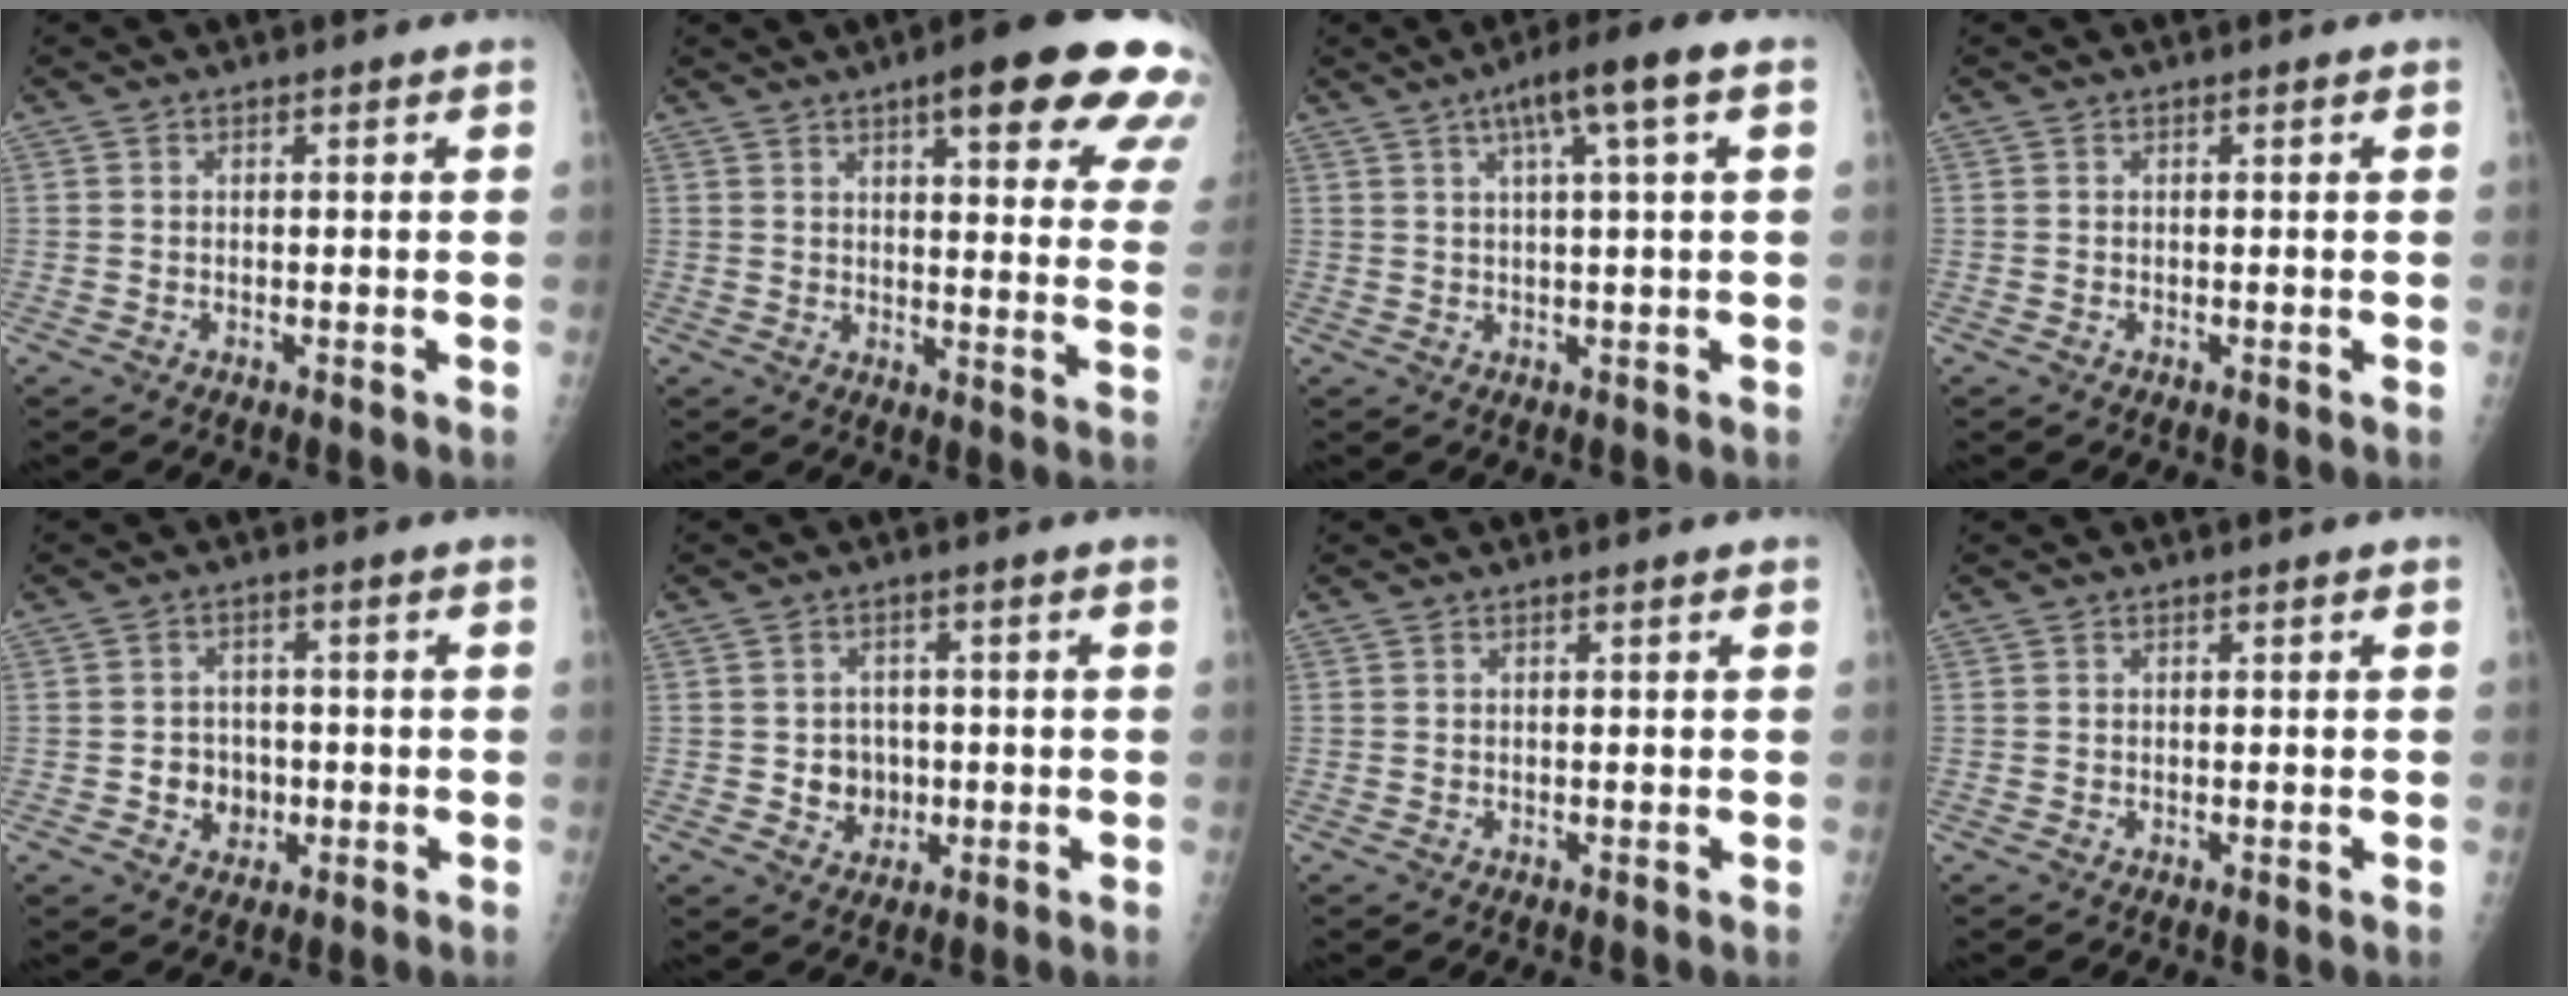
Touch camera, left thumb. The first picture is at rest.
{"total": 21.0, "force": [12.5, 4.7, 16.3], "torque": [-0.181, -0.035, 0.142]}
{"total": 7.9, "force": [3.2, 0.3, 7.2], "torque": [-0.127, 0.016, 0.053]}
{"total": 0.0}
{"total": 5.0, "force": [-1.2, 4.4, 2.1], "torque": [-0.003, 0.011, -0.017]}
{"total": 4.8, "force": [-0.6, 4.4, 1.9], "torque": [0.002, 0.009, -0.005]}
{"total": 0.0}
{"total": 0.0}